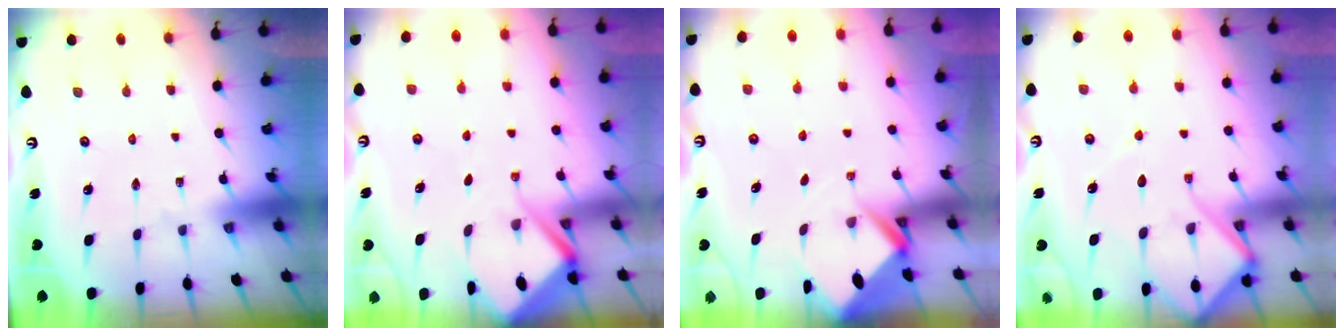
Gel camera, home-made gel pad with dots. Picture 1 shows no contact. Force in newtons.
{"total": 4.6, "press": 4.6, "slide": 0.5}
{"total": 2.6, "press": 2.6, "slide": 0.2}
{"total": 10.3, "press": 10.2, "slide": 1.0}